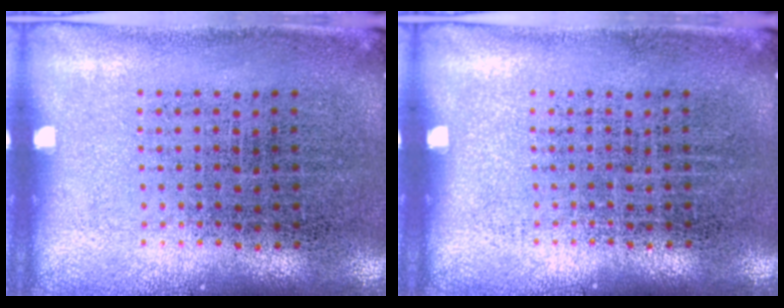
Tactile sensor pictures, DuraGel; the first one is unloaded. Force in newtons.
{"total": 0.0}